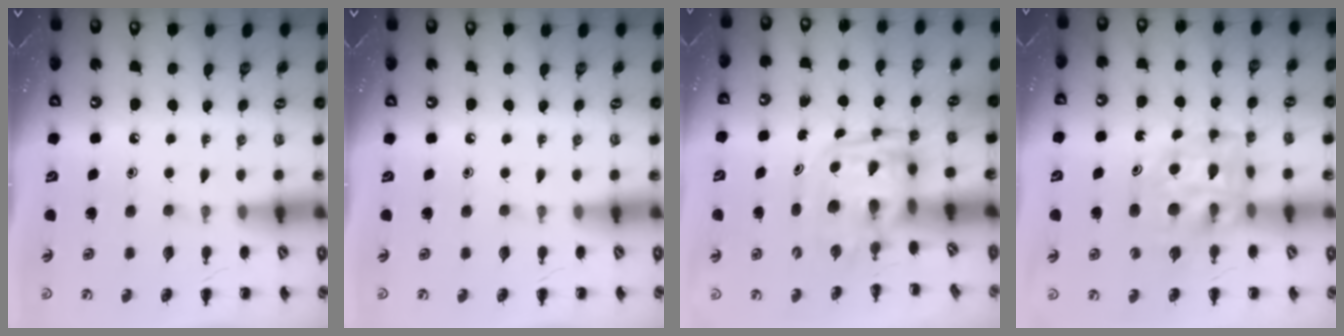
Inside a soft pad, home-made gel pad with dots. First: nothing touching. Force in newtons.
{"total": 0.0}
{"total": 3.3, "press": 3.3, "slide": 0.7}
{"total": 10.1, "press": 9.6, "slide": 3.0}